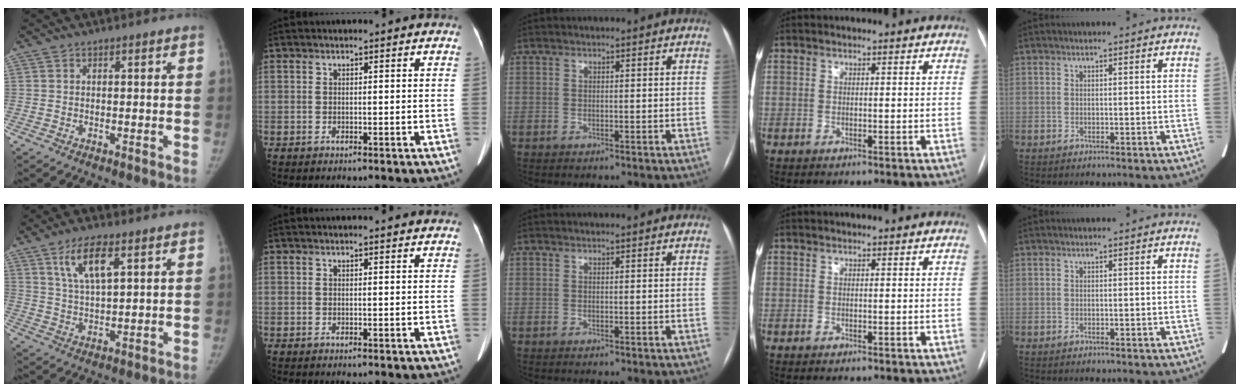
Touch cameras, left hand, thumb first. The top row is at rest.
{"thumb": {"total": 8.6, "force": [4.4, 3.0, 6.8], "torque": [-0.121, -0.018, 0.087]}, "index": {"total": 2.6, "force": [2.6, 0.2, 0.7], "torque": [-0.012, 0.010, 0.023]}}